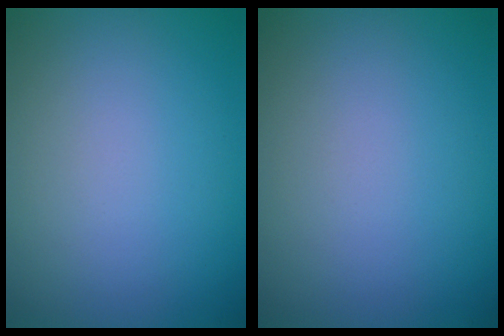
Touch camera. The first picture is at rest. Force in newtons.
{"total": 0.0}